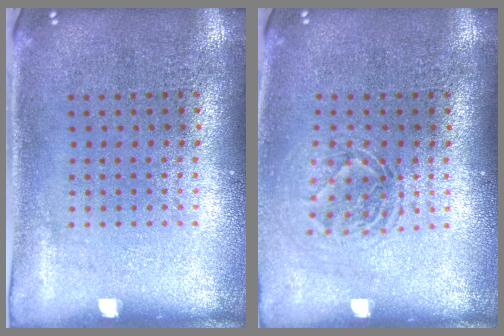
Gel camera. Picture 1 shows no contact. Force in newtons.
{"total": 1.5, "press": 1.2, "slide": 0.9}